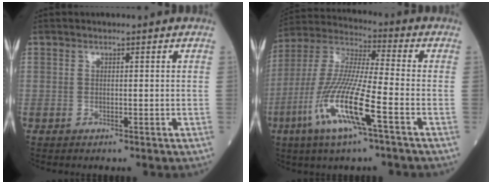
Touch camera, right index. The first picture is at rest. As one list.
[{"total": 15.0, "force": [-6.0, 1.0, 13.7], "torque": [-0.294, -0.016, -0.117]}]